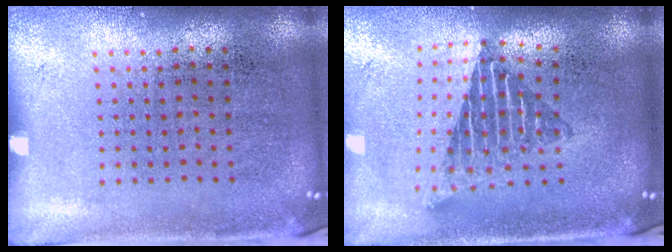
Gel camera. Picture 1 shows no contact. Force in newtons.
{"total": 1.9, "press": 1.5, "slide": 1.2}